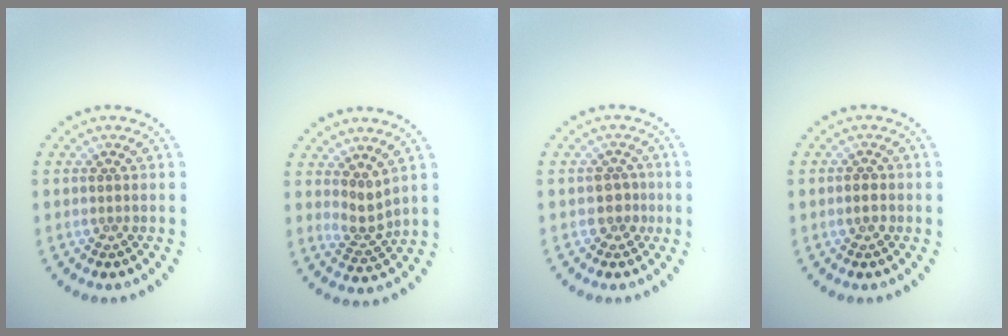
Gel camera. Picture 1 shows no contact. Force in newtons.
{"total": 2.1, "press": 1.4, "slide": 1.5}
{"total": 1.7, "press": 1.5, "slide": 0.9}
{"total": 1.0, "press": 1.0, "slide": 0.2}